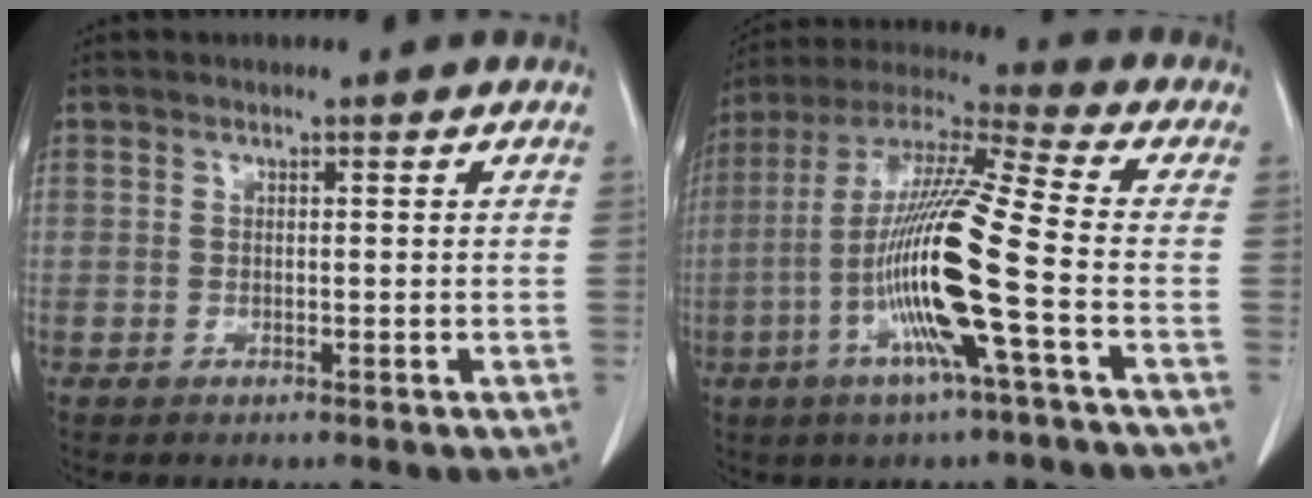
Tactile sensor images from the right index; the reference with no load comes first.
{"total": 17.1, "force": [-4.5, -0.5, 16.5], "torque": [-0.331, -0.007, -0.098]}